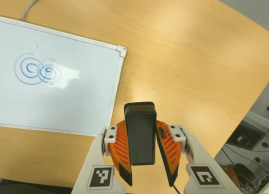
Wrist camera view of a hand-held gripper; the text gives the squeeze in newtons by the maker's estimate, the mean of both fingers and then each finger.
{"total": 8.0, "left": 6.6, "right": 9.5}